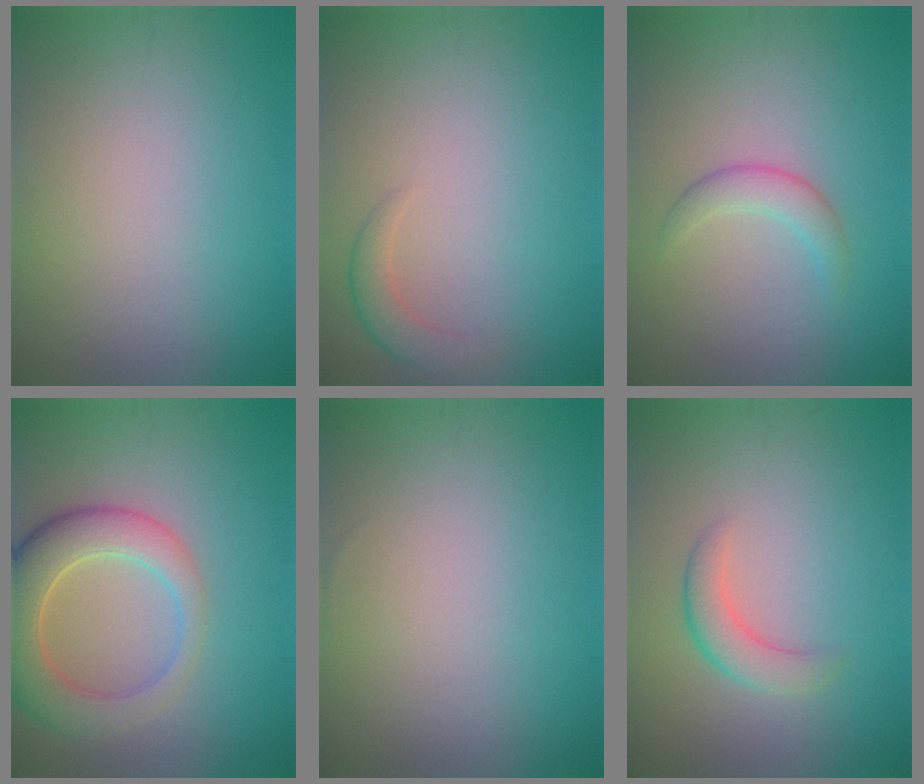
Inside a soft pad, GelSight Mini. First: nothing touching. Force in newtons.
{"total": 2.0, "press": 2.0, "slide": 0.2}
{"total": 2.1, "press": 2.1, "slide": 0.2}
{"total": 6.8, "press": 6.8, "slide": 0.7}
{"total": 0.0}
{"total": 2.6, "press": 2.6, "slide": 0.1}